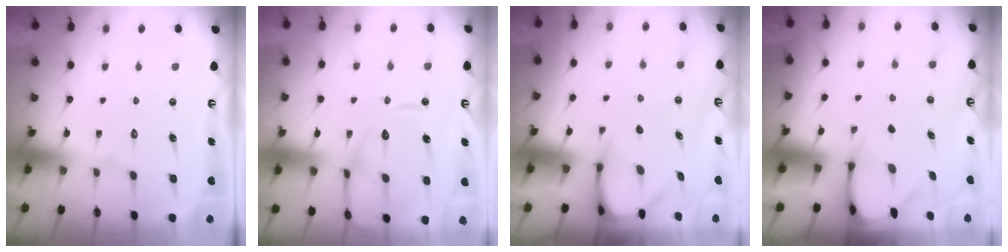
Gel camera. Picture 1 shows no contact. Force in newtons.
{"total": 13.1, "press": 13.0, "slide": 1.3}
{"total": 3.8, "press": 3.8, "slide": 0.2}
{"total": 2.6, "press": 2.5, "slide": 0.3}